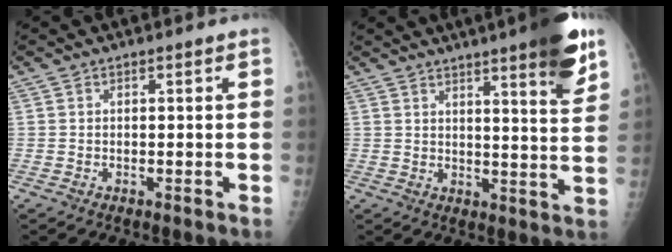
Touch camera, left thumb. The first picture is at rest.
{"total": 12.1, "force": [7.7, 1.3, 9.3], "torque": [-0.111, -0.038, 0.097]}